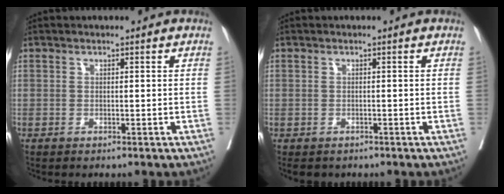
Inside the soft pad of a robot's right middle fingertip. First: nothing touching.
{"total": 2.5, "force": [-2.0, 1.4, 0.6], "torque": [-0.005, -0.001, -0.027]}